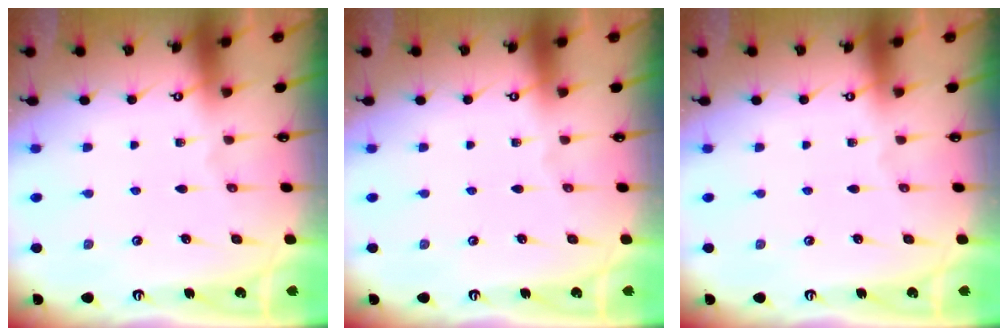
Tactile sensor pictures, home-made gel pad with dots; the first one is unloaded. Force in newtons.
{"total": 0.0}
{"total": 0.0}